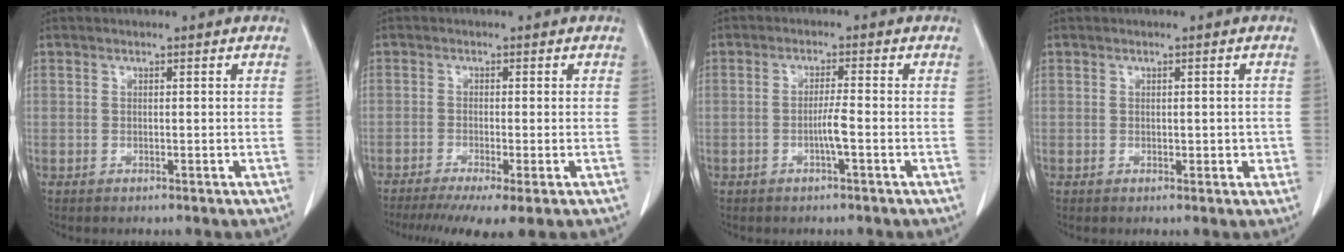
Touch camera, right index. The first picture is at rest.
{"total": 8.1, "force": [-5.6, 0.7, 5.8], "torque": [-0.089, -0.017, -0.092]}
{"total": 2.6, "force": [-0.8, -0.3, 2.4], "torque": [-0.041, 0.001, -0.015]}
{"total": 1.7, "force": [0.0, 1.2, 1.3], "torque": [-0.011, 0.008, 0.006]}